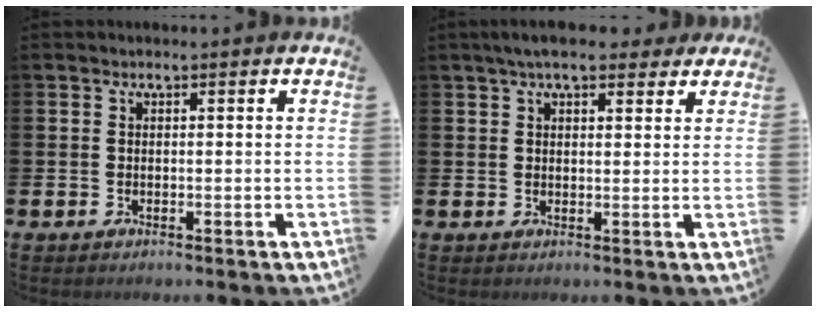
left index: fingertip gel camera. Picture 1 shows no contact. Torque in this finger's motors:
{"motor_torque": [1.08, -1.04, 0.17, 0.21]}